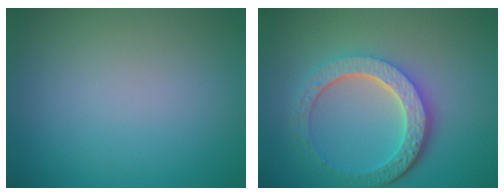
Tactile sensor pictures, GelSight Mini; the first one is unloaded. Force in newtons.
{"total": 6.0, "press": 4.5, "slide": 3.9}